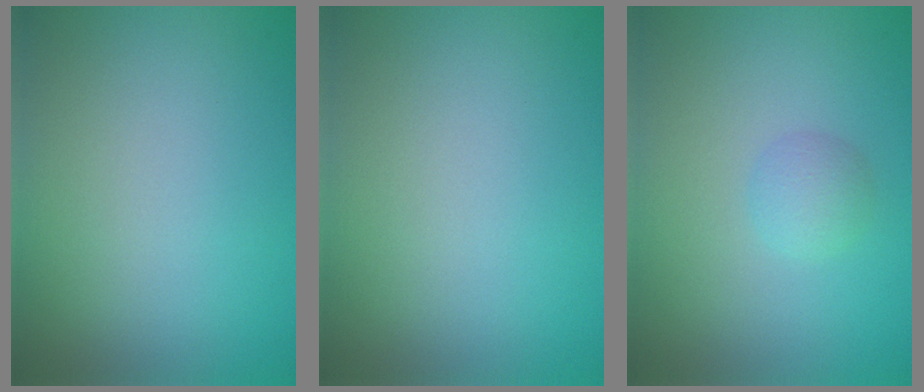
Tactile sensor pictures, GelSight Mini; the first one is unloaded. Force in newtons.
{"total": 0.0}
{"total": 1.5, "press": 1.5, "slide": 0.1}